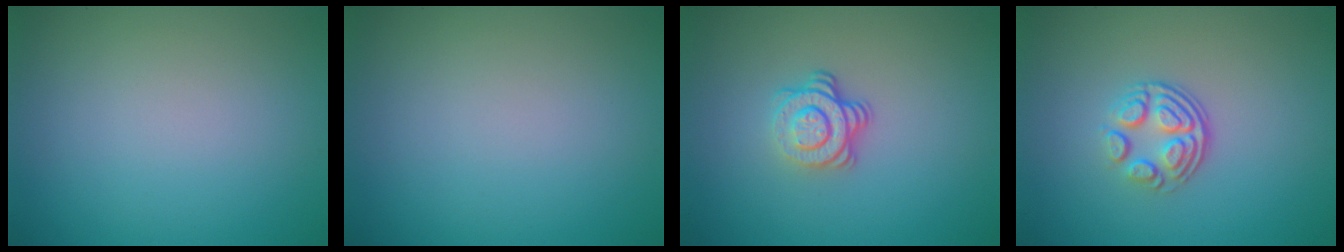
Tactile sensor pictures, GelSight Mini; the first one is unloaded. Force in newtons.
{"total": 0.0}
{"total": 3.6, "press": 2.5, "slide": 2.6}
{"total": 3.5, "press": 2.4, "slide": 2.6}